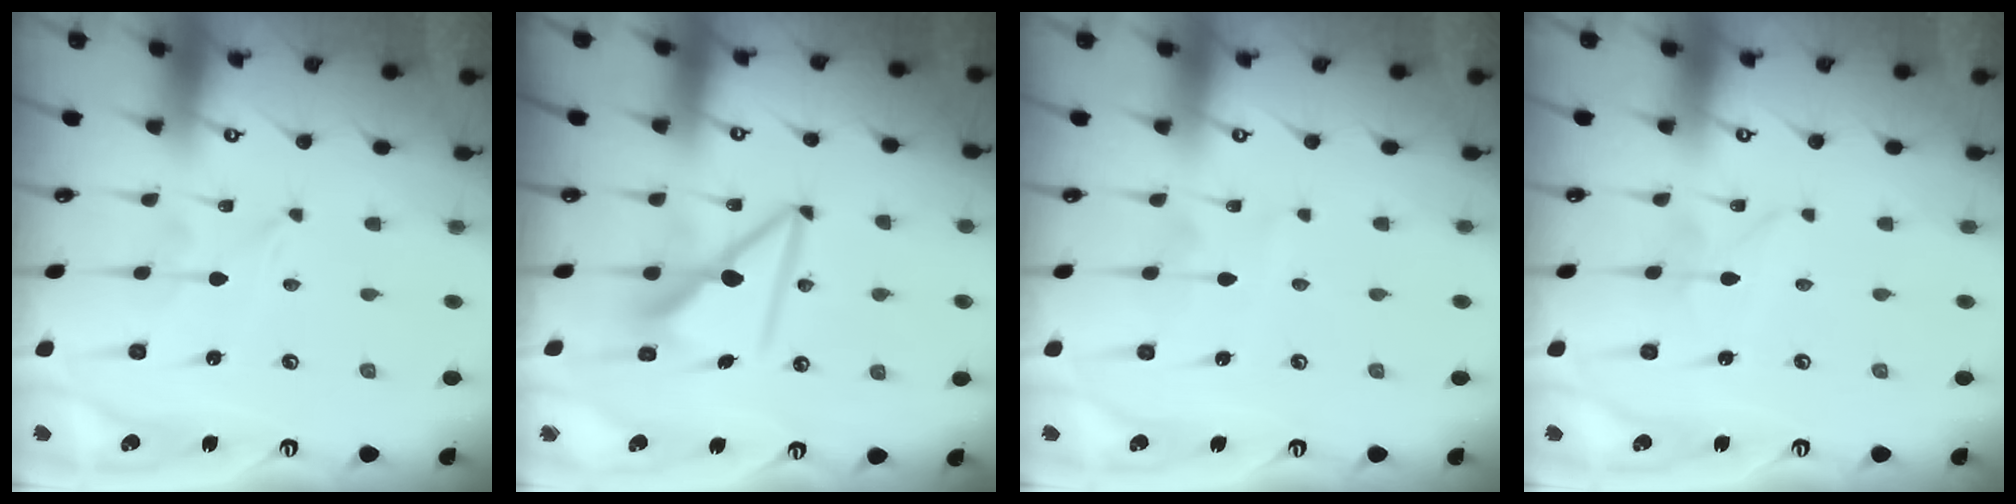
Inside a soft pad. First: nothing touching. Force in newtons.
{"total": 10.2, "press": 10.1, "slide": 1.1}
{"total": 3.7, "press": 3.7, "slide": 0.4}
{"total": 1.9, "press": 1.9, "slide": 0.2}